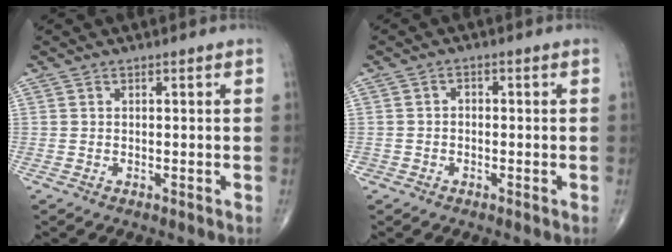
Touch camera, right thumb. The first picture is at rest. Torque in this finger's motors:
{"motor_torque": [-0.01, 0.04, -0.09, -0.10, -0.07]}